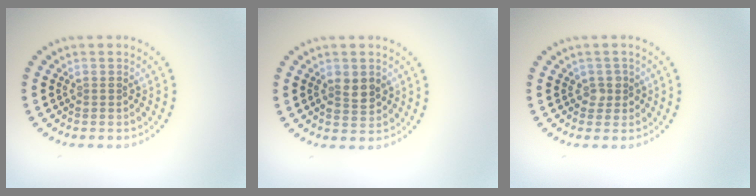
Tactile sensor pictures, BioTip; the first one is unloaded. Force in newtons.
{"total": 2.2, "press": 2.2, "slide": 0.2}
{"total": 1.3, "press": 1.2, "slide": 0.6}